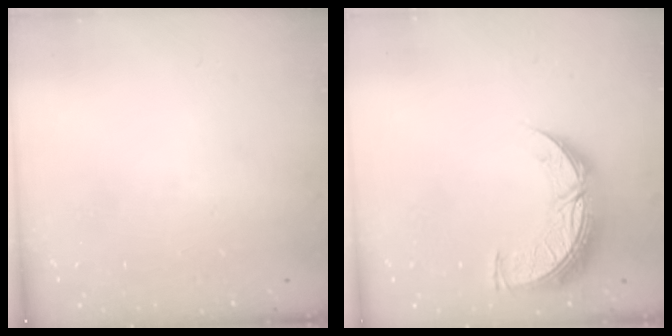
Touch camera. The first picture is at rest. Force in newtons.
{"total": 10.7, "press": 10.6, "slide": 0.8}